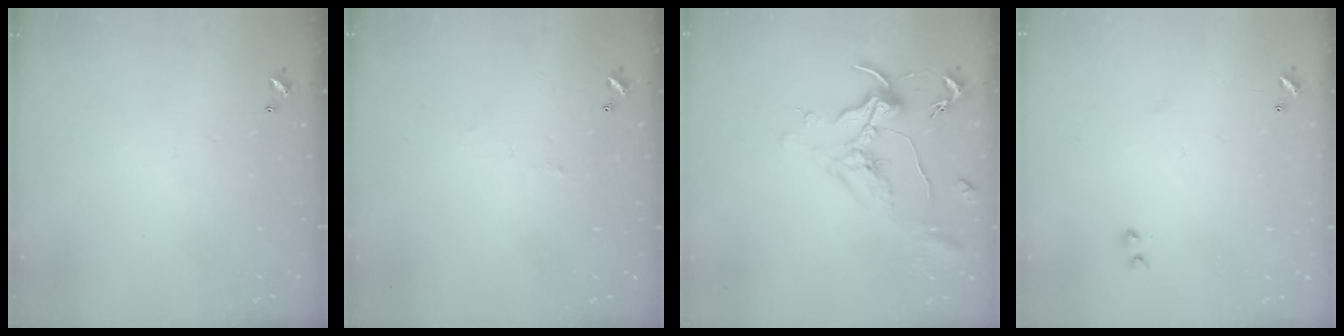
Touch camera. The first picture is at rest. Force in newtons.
{"total": 1.6, "press": 1.5, "slide": 0.5}
{"total": 1.8, "press": 1.5, "slide": 0.9}
{"total": 7.7, "press": 7.6, "slide": 0.7}